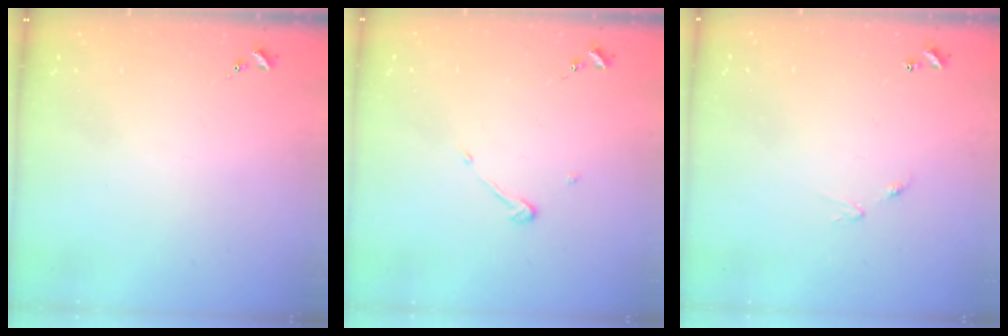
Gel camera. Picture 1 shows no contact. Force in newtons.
{"total": 3.8, "press": 3.8, "slide": 0.3}
{"total": 5.0, "press": 5.0, "slide": 0.5}